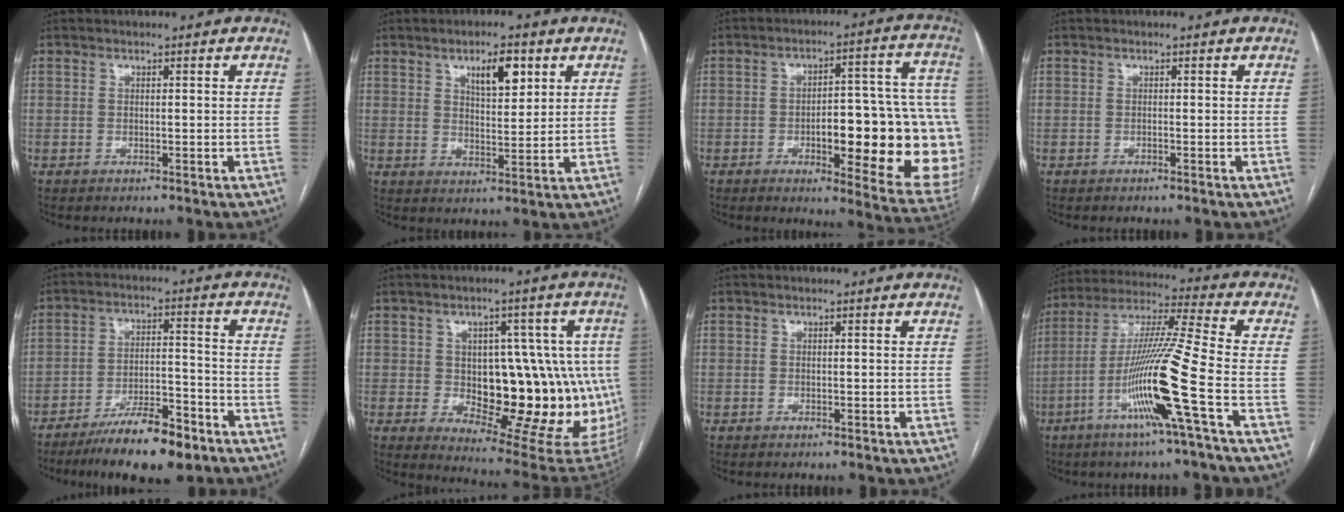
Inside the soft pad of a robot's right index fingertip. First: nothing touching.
{"total": 6.4, "force": [3.3, 2.2, 5.0], "torque": [-0.082, 0.003, 0.056]}
{"total": 23.5, "force": [-4.2, 6.0, 22.3], "torque": [-0.200, 0.028, -0.034]}
{"total": 0.0}
{"total": 11.7, "force": [-8.3, 2.7, 7.8], "torque": [-0.126, -0.004, -0.137]}
{"total": 20.9, "force": [-1.7, 10.3, 18.1], "torque": [-0.182, 0.019, 0.005]}
{"total": 0.0}
{"total": 15.8, "force": [-5.7, -2.0, 14.6], "torque": [-0.286, -0.013, -0.113]}